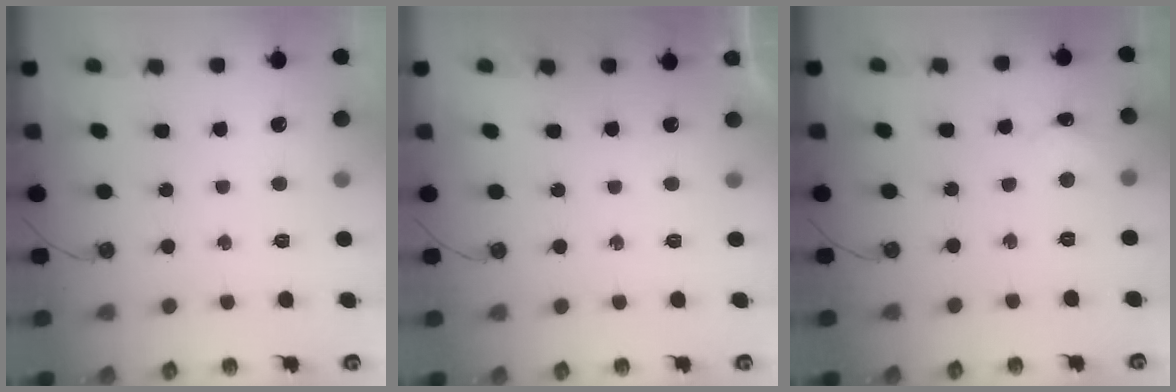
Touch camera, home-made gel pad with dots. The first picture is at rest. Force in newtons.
{"total": 0.0}
{"total": 2.6, "press": 2.6, "slide": 0.4}